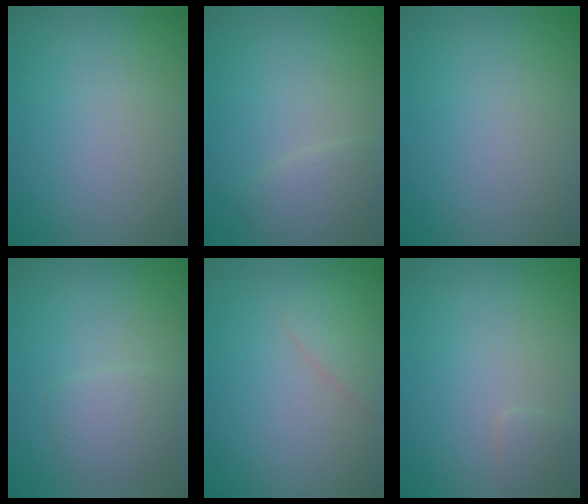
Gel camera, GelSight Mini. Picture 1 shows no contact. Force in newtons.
{"total": 1.9, "press": 1.9, "slide": 0.1}
{"total": 0.0}
{"total": 2.2, "press": 2.2, "slide": 0.1}
{"total": 1.6, "press": 1.6, "slide": 0.0}
{"total": 0.9, "press": 0.9, "slide": 0.1}